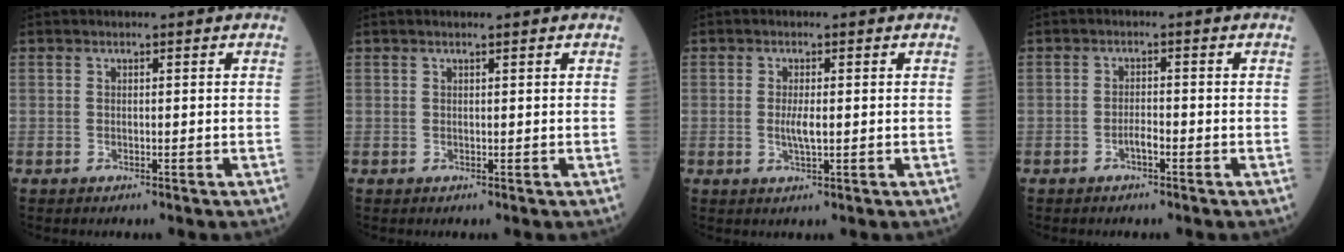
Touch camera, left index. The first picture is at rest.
{"total": 0.9, "force": [0.7, -0.1, 0.6], "torque": [-0.012, 0.007, 0.014]}
{"total": 2.4, "force": [-0.1, 0.4, 2.4], "torque": [-0.052, -0.003, 0.000]}
{"total": 1.7, "force": [-1.0, 0.3, 1.3], "torque": [-0.024, 0.003, -0.018]}